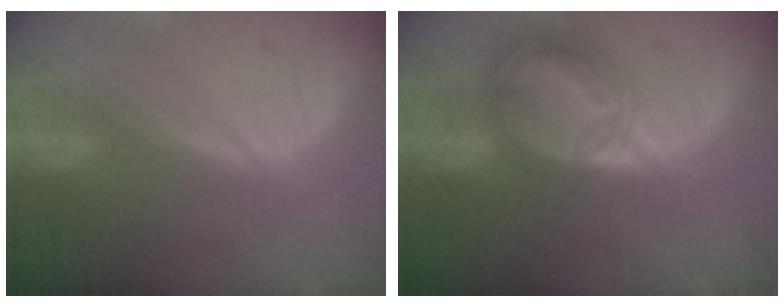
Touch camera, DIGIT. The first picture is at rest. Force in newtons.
{"total": 7.7, "press": 7.6, "slide": 0.5}